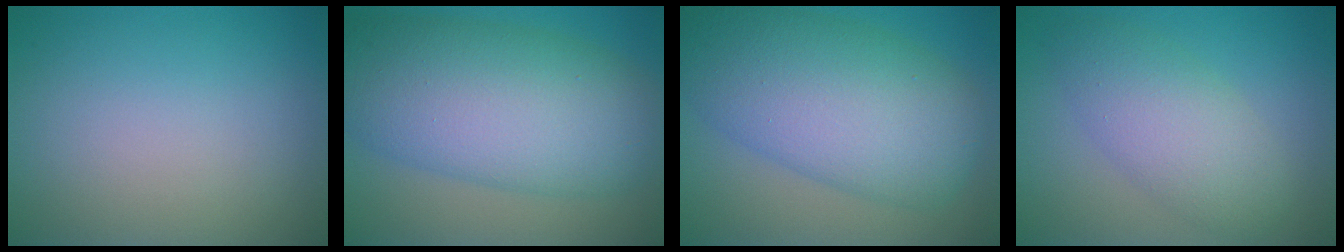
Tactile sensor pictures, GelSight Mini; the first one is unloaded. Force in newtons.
{"total": 11.9, "press": 11.9, "slide": 0.3}
{"total": 11.2, "press": 11.2, "slide": 0.3}
{"total": 5.0, "press": 5.0, "slide": 0.2}